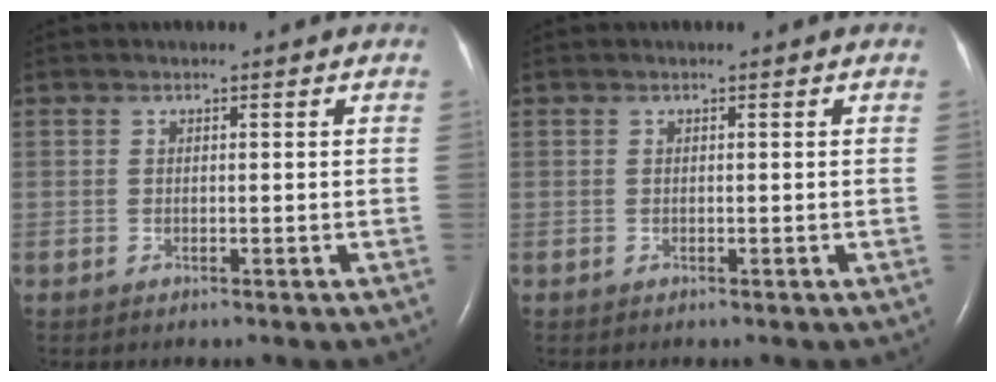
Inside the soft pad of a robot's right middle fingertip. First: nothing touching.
{"total": 0.0}